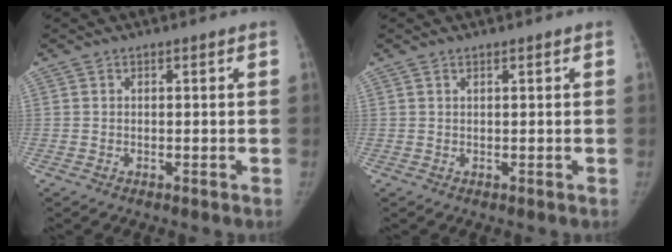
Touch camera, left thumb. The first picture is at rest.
{"total": 0.0}